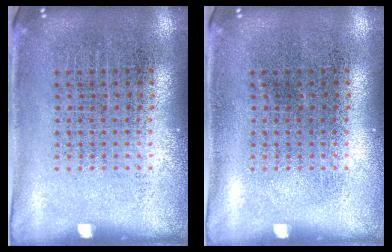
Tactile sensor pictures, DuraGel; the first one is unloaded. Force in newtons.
{"total": 0.0}